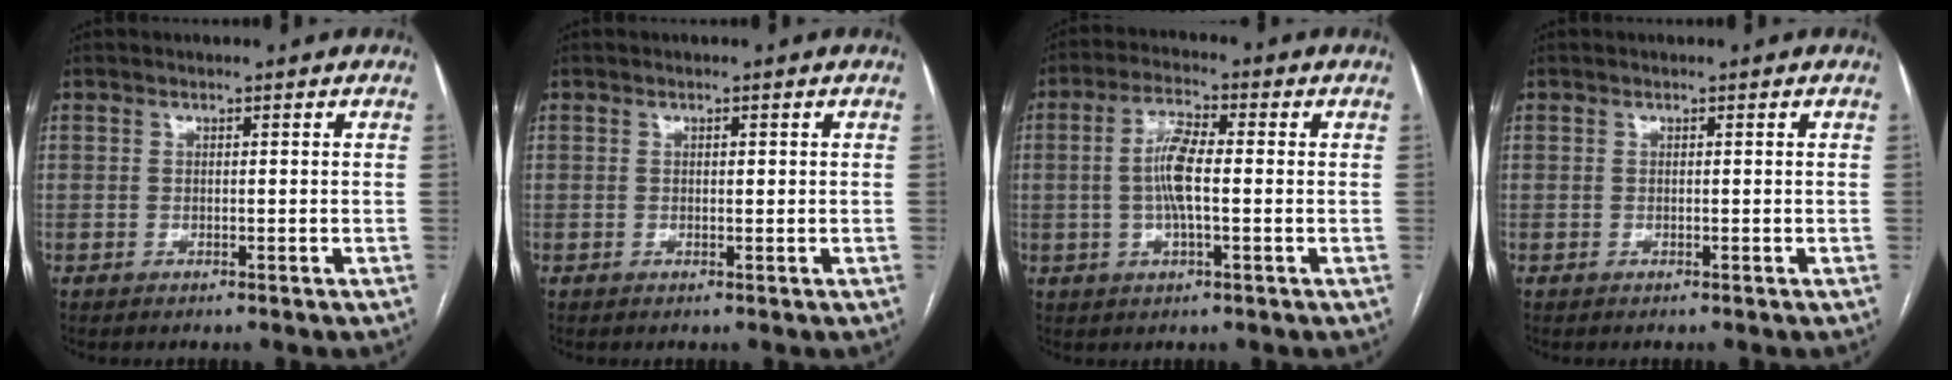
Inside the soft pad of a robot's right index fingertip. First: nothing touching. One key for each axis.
{"total": 0.6, "fx": 0.1, "fy": 0.2, "fz": 0.5, "tx": -0.009, "ty": 0.000, "tz": 0.001}
{"total": 6.8, "fx": 0.0, "fy": 1.6, "fz": 6.7, "tx": -0.135, "ty": 0.009, "tz": -0.002}
{"total": 0.0}